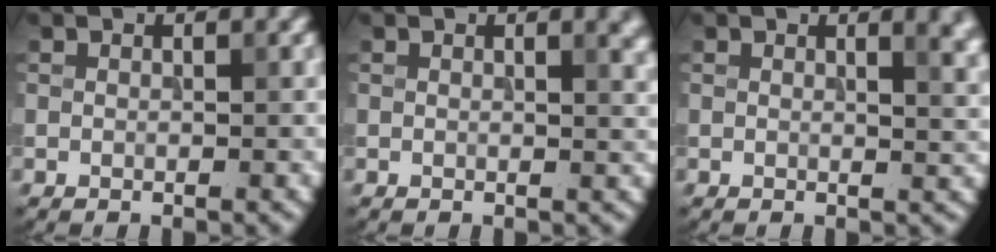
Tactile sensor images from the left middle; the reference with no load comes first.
{"total": 1.8, "force": [1.0, 0.4, 1.4], "torque": [-0.016, -0.002, 0.017]}
{"total": 3.0, "force": [1.6, 1.0, 2.4], "torque": [-0.021, 0.001, 0.021]}